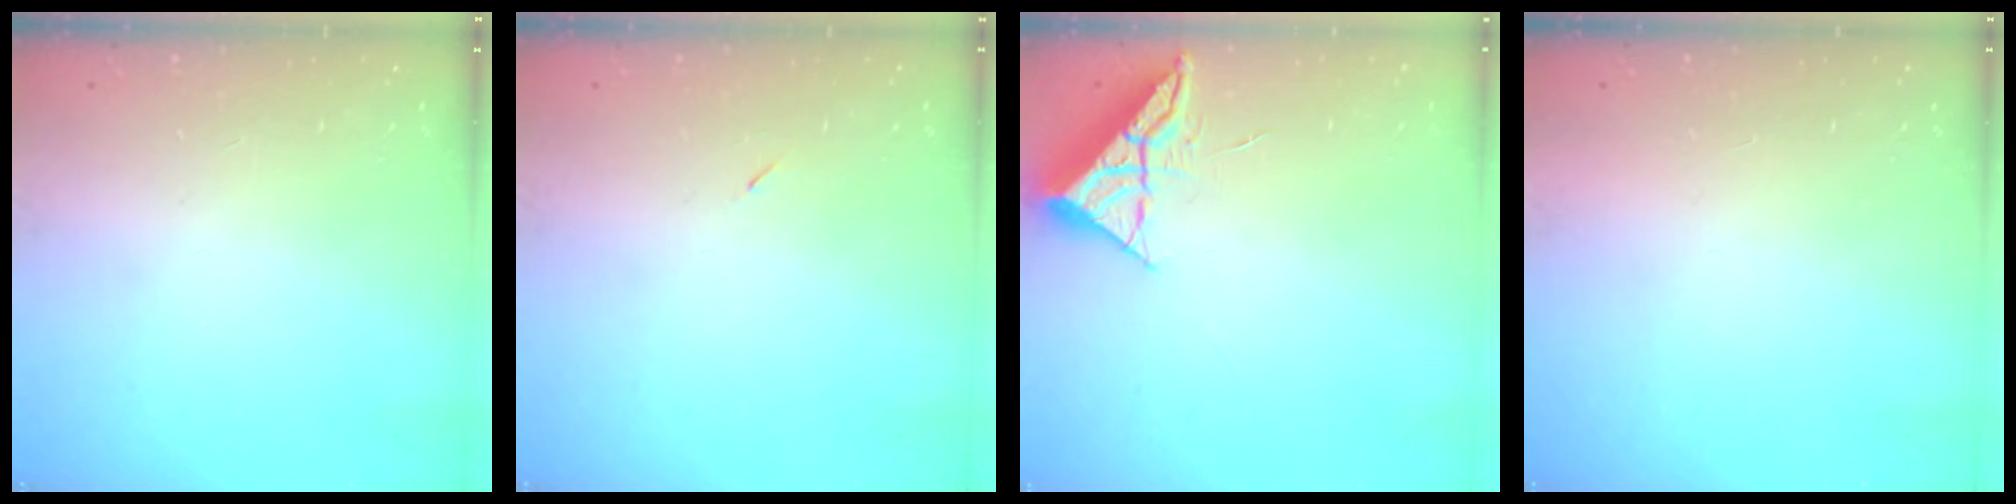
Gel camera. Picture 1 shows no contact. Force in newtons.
{"total": 2.6, "press": 2.3, "slide": 1.2}
{"total": 6.6, "press": 6.6, "slide": 0.3}
{"total": 1.5, "press": 1.5, "slide": 0.1}